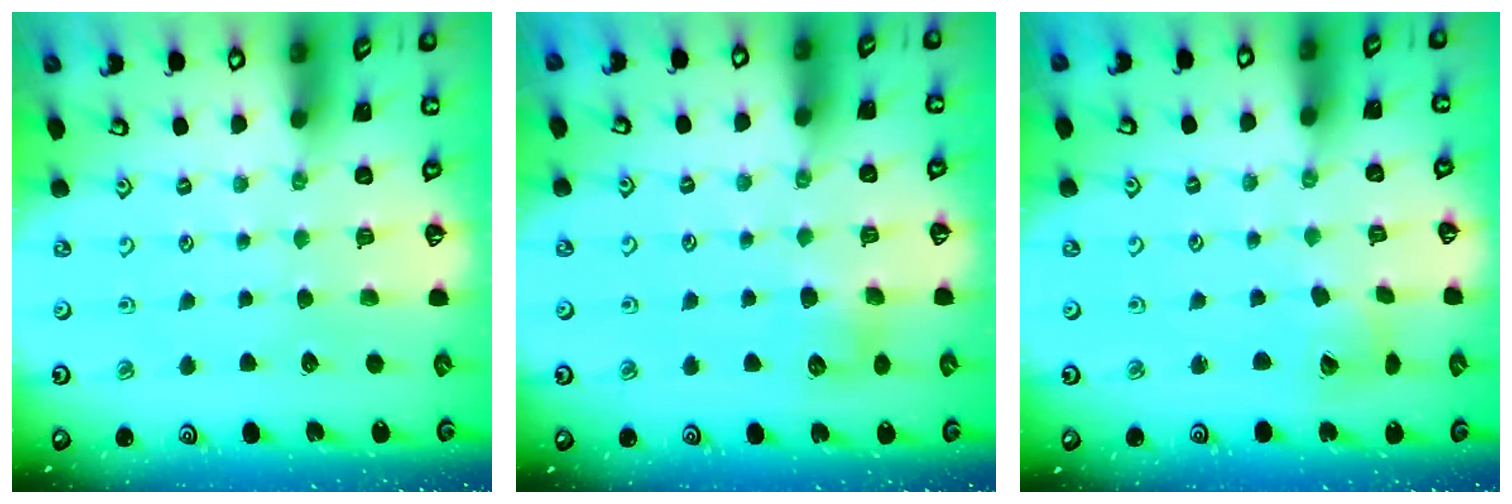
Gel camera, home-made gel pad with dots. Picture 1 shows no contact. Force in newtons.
{"total": 5.7, "press": 5.7, "slide": 0.5}
{"total": 6.4, "press": 6.4, "slide": 0.9}